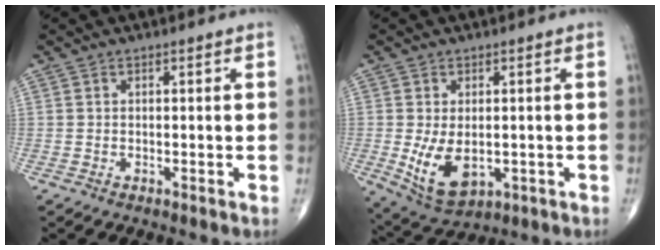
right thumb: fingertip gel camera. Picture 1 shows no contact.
{"total": 9.0, "force": [-1.3, 5.3, 7.2], "torque": [-0.123, -0.015, -0.006]}